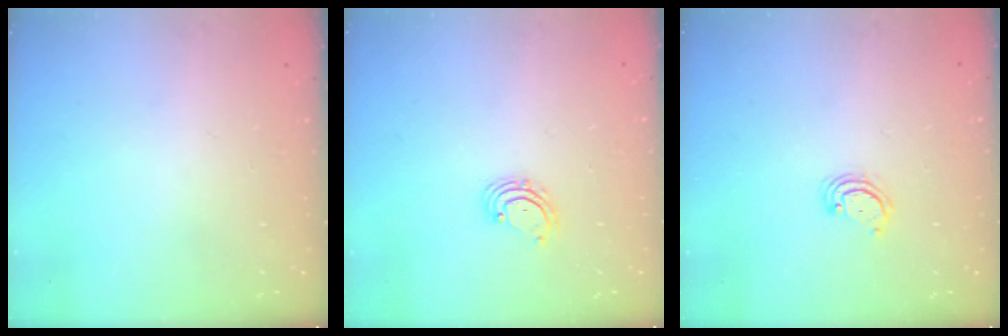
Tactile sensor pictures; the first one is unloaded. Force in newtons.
{"total": 2.5, "press": 2.4, "slide": 0.4}
{"total": 2.9, "press": 2.8, "slide": 0.4}